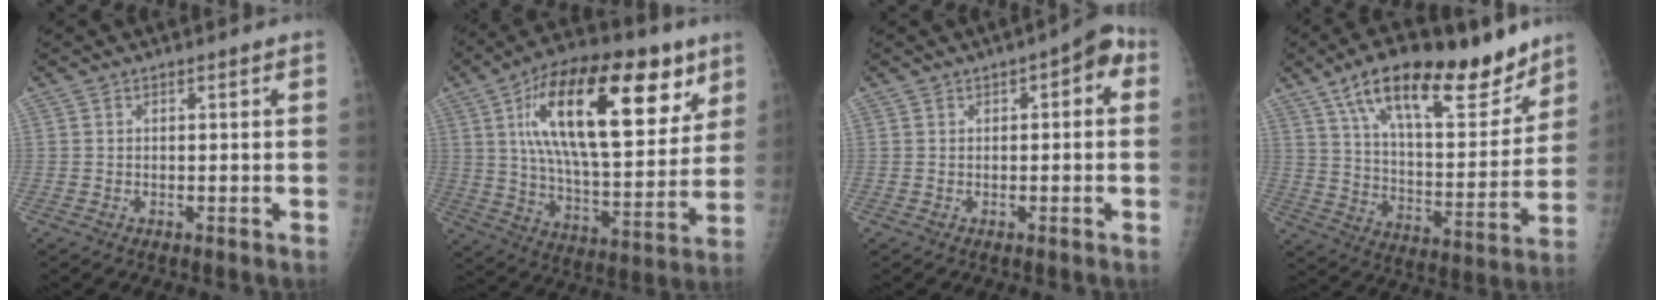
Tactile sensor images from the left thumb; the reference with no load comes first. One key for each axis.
{"total": 28.7, "fx": 11.7, "fy": 12.4, "fz": 23.1, "tx": -0.349, "ty": -0.022, "tz": 0.189}
{"total": 4.4, "fx": 0.9, "fy": 2.3, "fz": 3.5, "tx": -0.021, "ty": 0.020, "tz": 0.000}
{"total": 23.7, "fx": 15.6, "fy": 9.1, "fz": 15.4, "tx": -0.200, "ty": -0.054, "tz": 0.253}